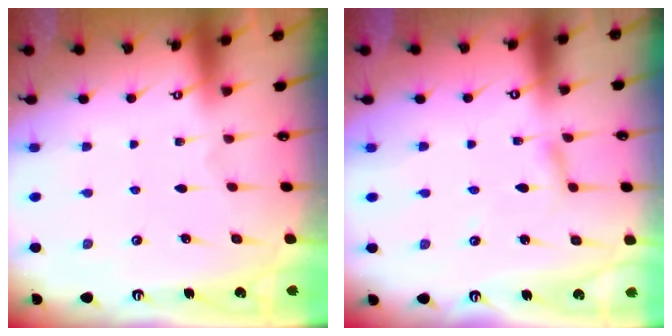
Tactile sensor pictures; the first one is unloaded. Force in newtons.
{"total": 2.4, "press": 2.4, "slide": 0.2}